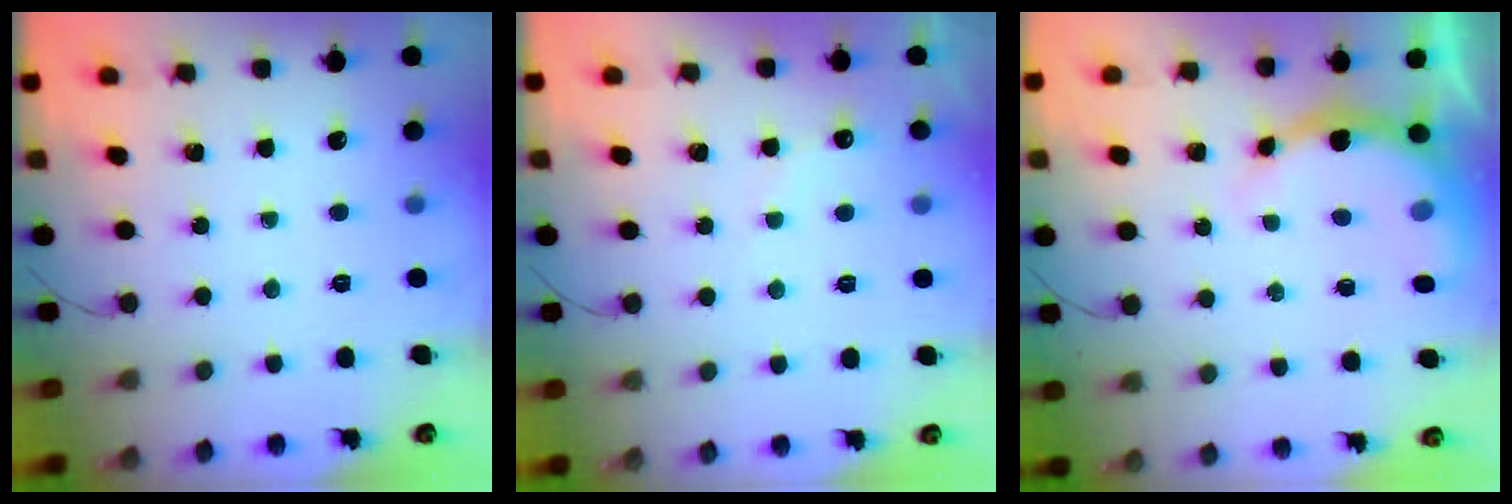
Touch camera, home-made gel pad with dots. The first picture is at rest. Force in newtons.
{"total": 5.5, "press": 5.4, "slide": 1.0}
{"total": 8.6, "press": 8.6, "slide": 0.7}